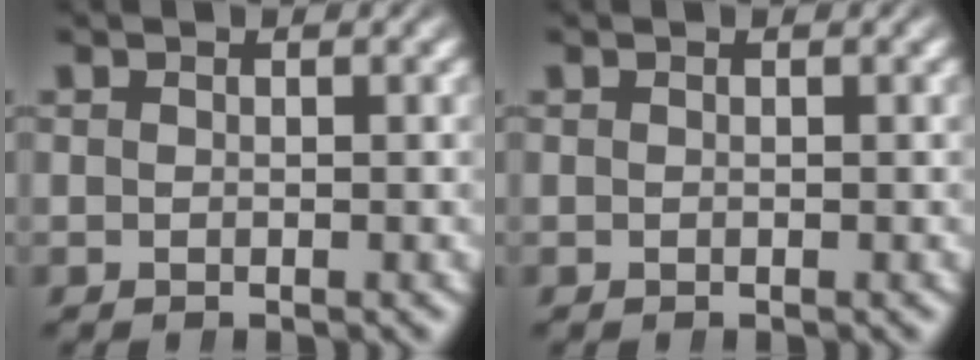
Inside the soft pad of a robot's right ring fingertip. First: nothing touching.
{"total": 0.0}